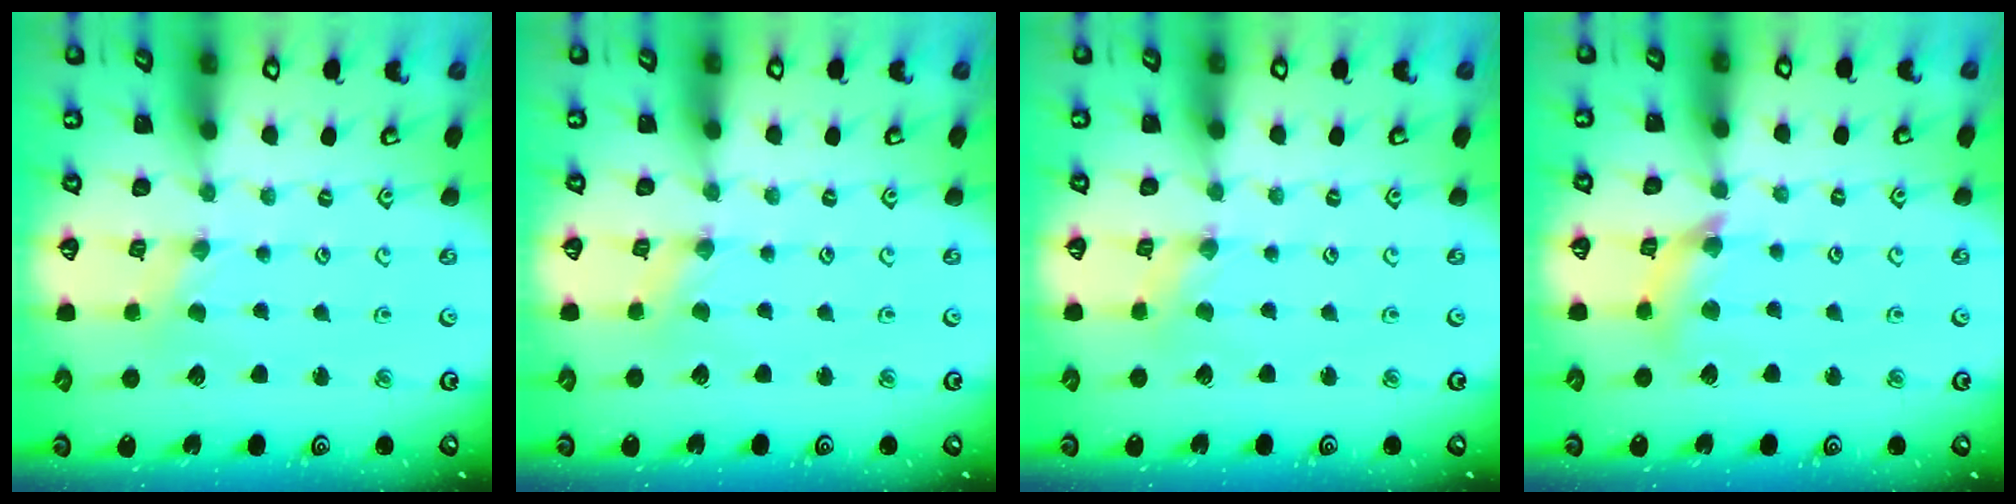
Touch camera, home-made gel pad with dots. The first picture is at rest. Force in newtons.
{"total": 0.8, "press": 0.8, "slide": 0.1}
{"total": 0.9, "press": 0.9, "slide": 0.3}
{"total": 9.2, "press": 9.2, "slide": 1.2}